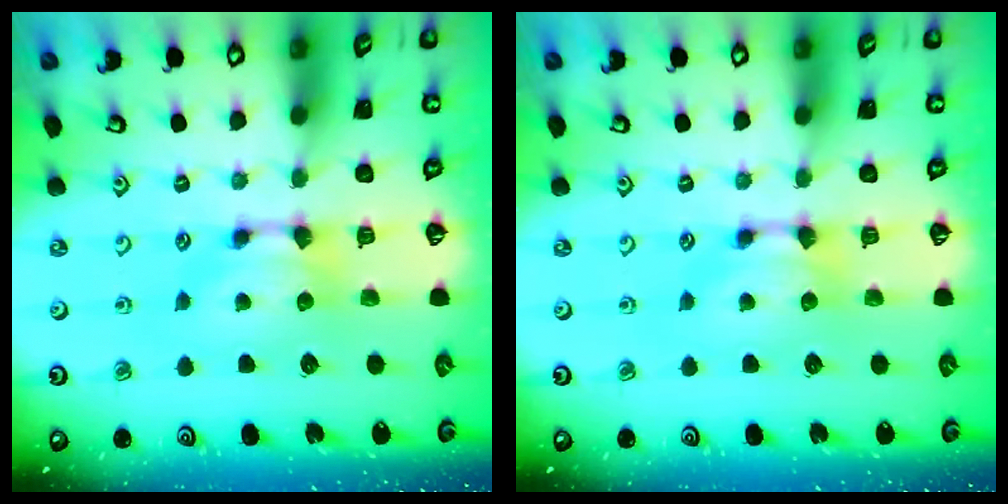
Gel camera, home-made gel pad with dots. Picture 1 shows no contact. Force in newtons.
{"total": 0.0}